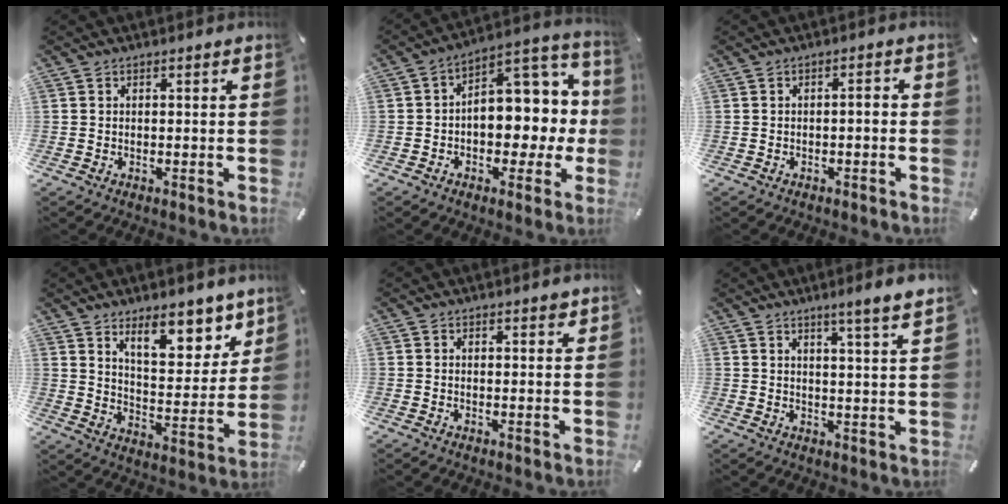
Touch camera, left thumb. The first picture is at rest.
{"total": 12.2, "force": [1.8, 8.8, 8.2], "torque": [-0.081, -0.033, 0.036]}
{"total": 1.8, "force": [-1.0, 0.6, 1.4], "torque": [-0.026, 0.005, -0.021]}
{"total": 13.2, "force": [9.9, 5.6, 6.8], "torque": [-0.077, -0.072, 0.170]}
{"total": 1.2, "force": [0.9, 0.5, 0.6], "torque": [-0.005, -0.003, 0.014]}
{"total": 4.9, "force": [3.8, -0.8, 3.0], "torque": [-0.052, -0.026, 0.062]}